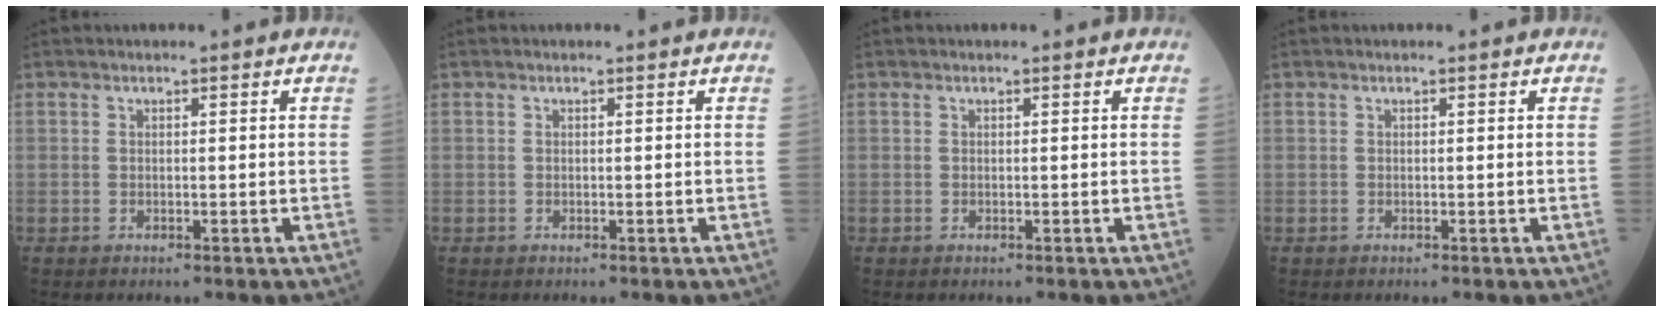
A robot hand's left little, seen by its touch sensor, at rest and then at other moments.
{"total": 0.0}
{"total": 0.0}
{"total": 0.0}